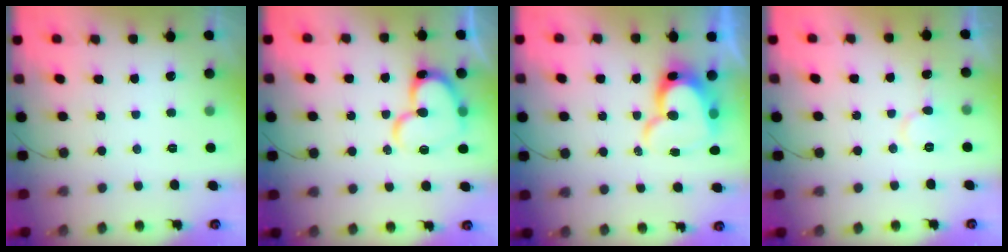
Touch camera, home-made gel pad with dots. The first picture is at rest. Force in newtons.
{"total": 14.6, "press": 14.5, "slide": 1.6}
{"total": 15.2, "press": 15.1, "slide": 1.6}
{"total": 7.0, "press": 7.0, "slide": 0.5}